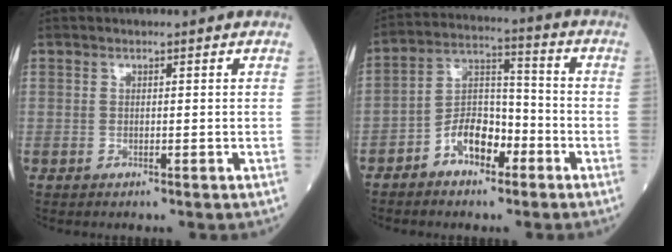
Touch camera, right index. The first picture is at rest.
{"total": 8.0, "force": [-4.3, 4.3, 5.2], "torque": [-0.099, 0.026, -0.080]}